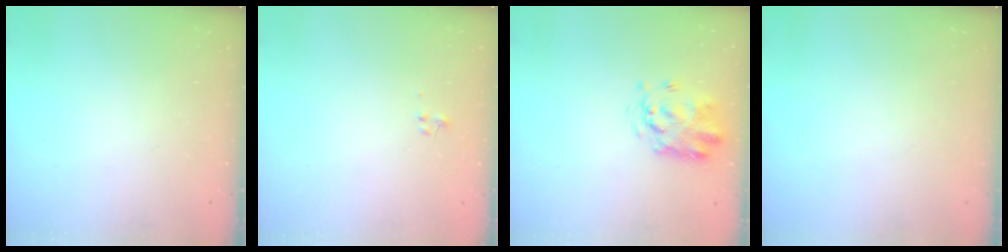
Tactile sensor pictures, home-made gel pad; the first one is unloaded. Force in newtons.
{"total": 0.0}
{"total": 3.2, "press": 3.2, "slide": 0.8}
{"total": 0.0}